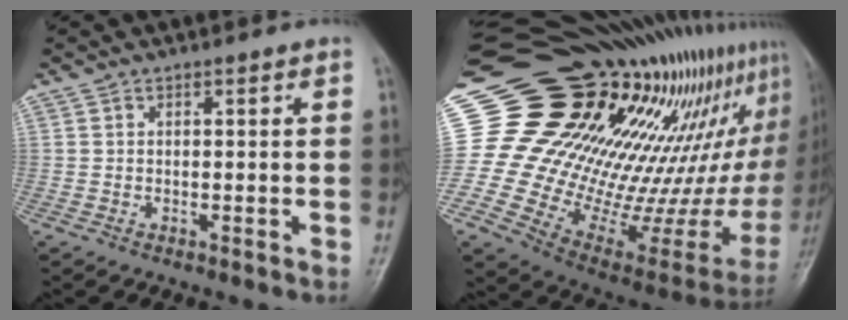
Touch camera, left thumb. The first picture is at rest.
{"total": 39.8, "force": [22.9, 17.8, 27.2], "torque": [-0.363, -0.052, 0.355]}